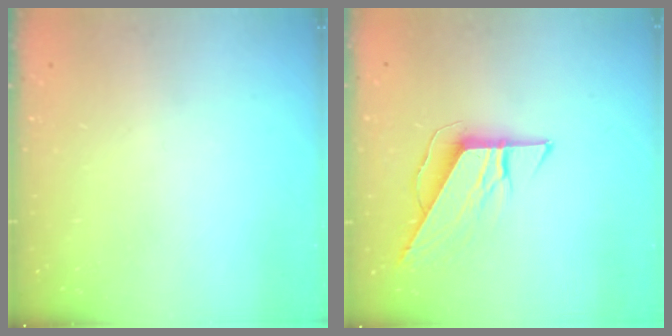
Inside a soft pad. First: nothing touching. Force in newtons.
{"total": 9.1, "press": 9.1, "slide": 0.7}